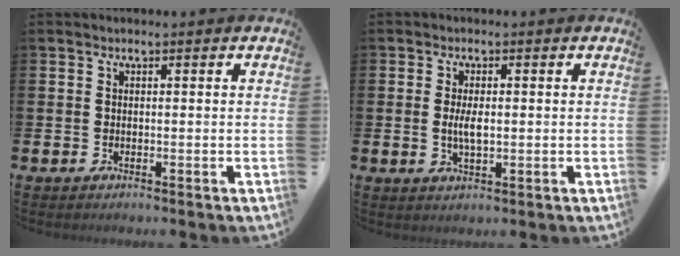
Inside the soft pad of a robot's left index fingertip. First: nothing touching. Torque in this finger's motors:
{"motor_torque": [0.30, -0.16, 0.12, 0.07]}